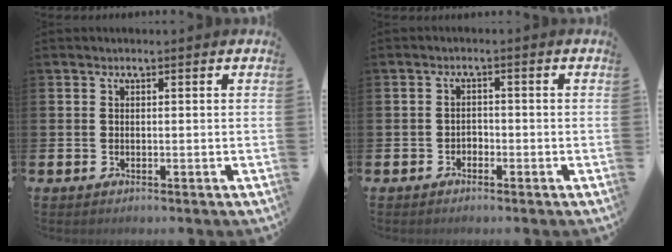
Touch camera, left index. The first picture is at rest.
{"total": 1.4, "force": [-1.1, 0.8, 0.1], "torque": [0.002, -0.001, -0.026]}